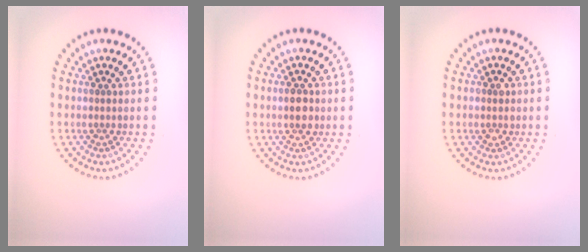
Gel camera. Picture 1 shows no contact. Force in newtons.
{"total": 2.2, "press": 2.2, "slide": 0.0}
{"total": 1.2, "press": 1.1, "slide": 0.3}